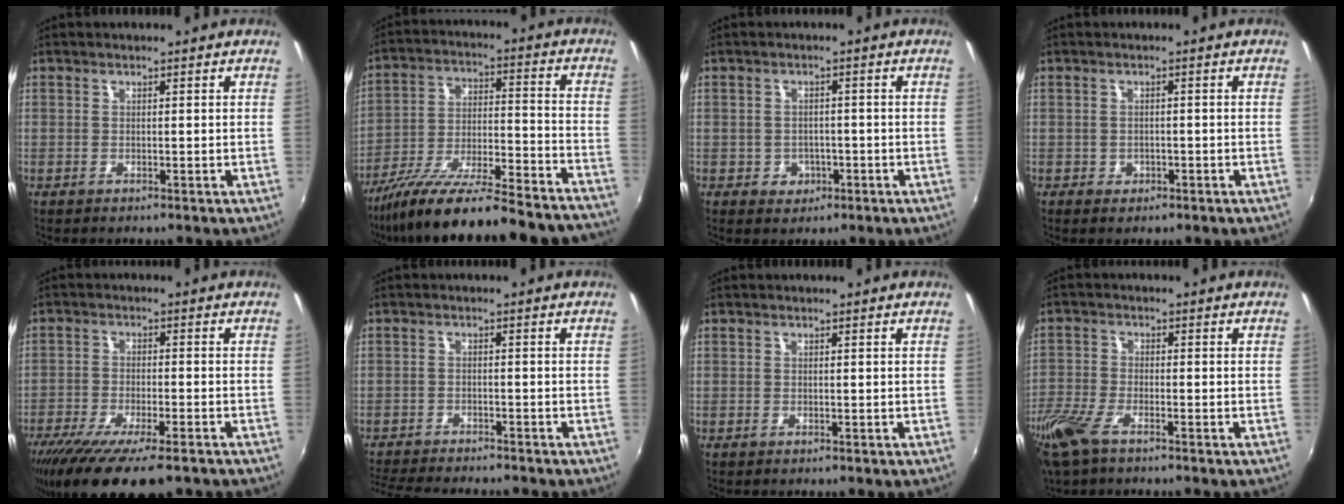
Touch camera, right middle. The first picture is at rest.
{"total": 24.9, "force": [-21.9, 1.8, 11.8], "torque": [-0.196, -0.056, -0.323]}
{"total": 2.9, "force": [-1.0, 2.6, 0.7], "torque": [-0.018, 0.001, -0.009]}
{"total": 1.3, "force": [-0.6, 1.0, 0.5], "torque": [-0.008, -0.006, -0.007]}
{"total": 15.4, "force": [-11.2, 3.2, 10.1], "torque": [-0.203, -0.061, -0.185]}
{"total": 9.7, "force": [-9.1, 0.7, 3.5], "torque": [-0.093, -0.026, -0.149]}
{"total": 0.0}
{"total": 9.3, "force": [-6.2, 3.5, 6.0], "torque": [-0.153, -0.026, -0.131]}